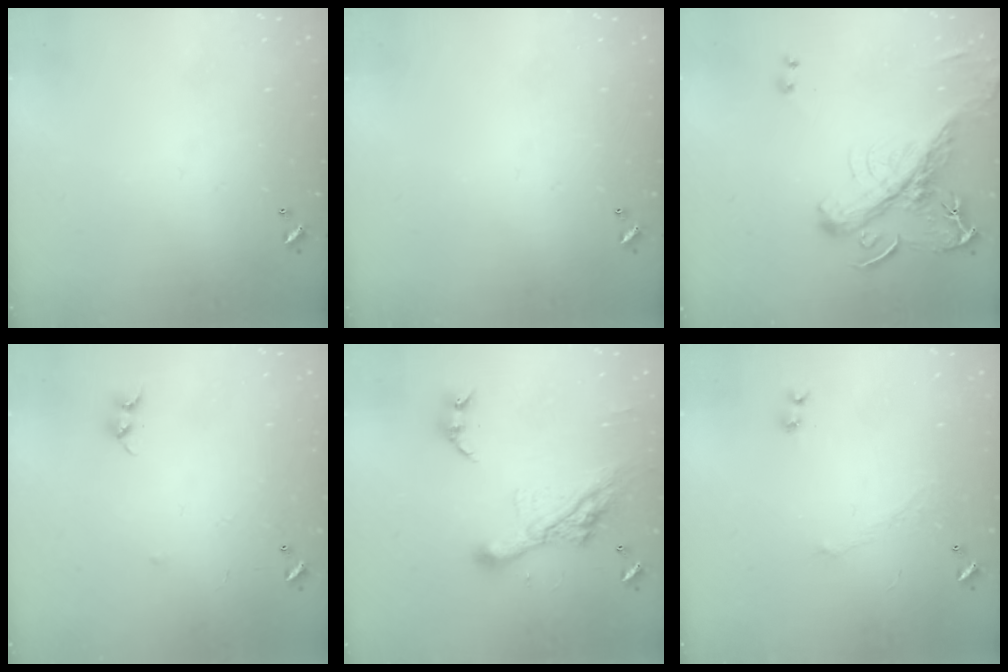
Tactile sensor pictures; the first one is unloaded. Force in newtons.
{"total": 0.0}
{"total": 3.4, "press": 3.2, "slide": 1.1}
{"total": 6.4, "press": 6.3, "slide": 0.6}
{"total": 14.0, "press": 13.9, "slide": 1.7}
{"total": 1.2, "press": 1.0, "slide": 0.8}